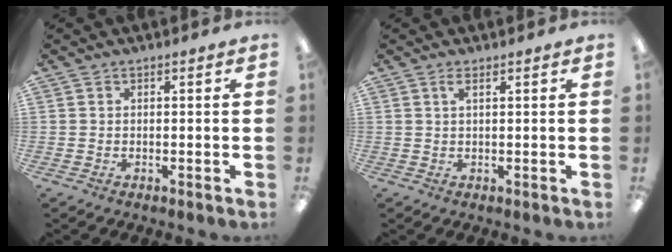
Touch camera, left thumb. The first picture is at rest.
{"total": 1.8, "force": [1.0, 0.5, 1.3], "torque": [-0.031, 0.003, 0.018]}